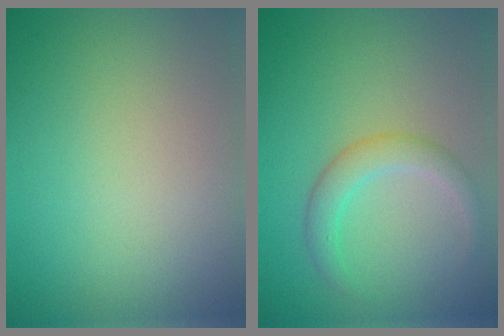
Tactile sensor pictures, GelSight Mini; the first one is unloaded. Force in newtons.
{"total": 2.6, "press": 2.6, "slide": 0.2}